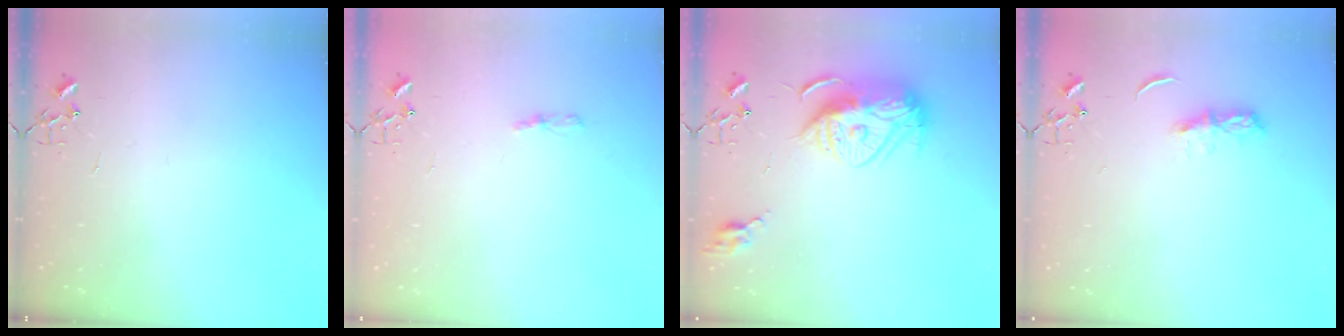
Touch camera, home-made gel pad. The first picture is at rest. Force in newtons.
{"total": 4.2, "press": 4.1, "slide": 0.5}
{"total": 15.7, "press": 15.6, "slide": 1.9}
{"total": 6.1, "press": 6.0, "slide": 0.7}